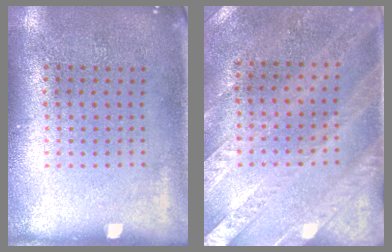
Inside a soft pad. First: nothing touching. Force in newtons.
{"total": 2.4, "press": 2.1, "slide": 1.2}